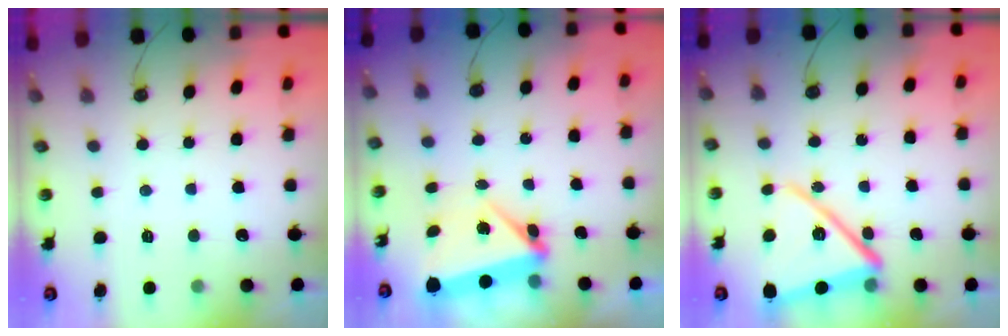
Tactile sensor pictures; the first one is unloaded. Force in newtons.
{"total": 6.3, "press": 5.3, "slide": 3.4}
{"total": 17.4, "press": 17.3, "slide": 1.3}